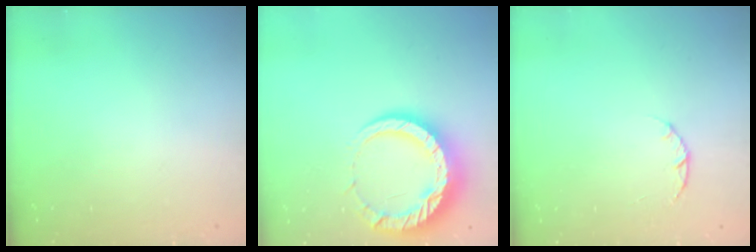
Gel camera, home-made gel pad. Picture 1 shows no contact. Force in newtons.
{"total": 14.0, "press": 14.0, "slide": 1.2}
{"total": 1.4, "press": 1.3, "slide": 0.3}